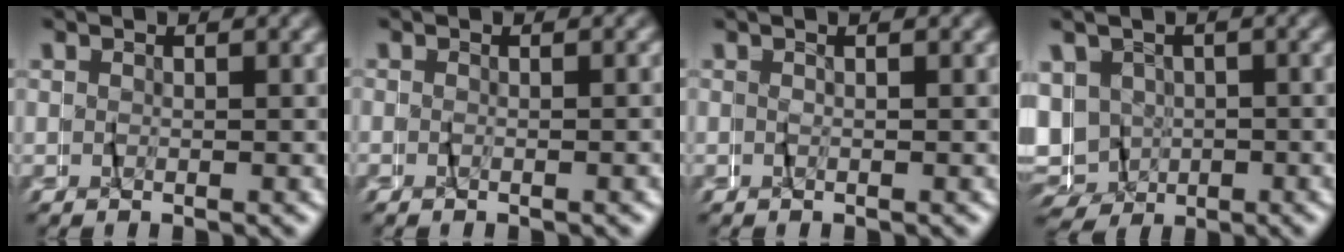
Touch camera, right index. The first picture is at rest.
{"total": 0.8, "force": [-0.6, -0.6, 0.1], "torque": [-0.005, -0.001, -0.009]}
{"total": 0.6, "force": [-0.2, -0.5, 0.3], "torque": [-0.013, 0.001, -0.004]}
{"total": 10.1, "force": [-1.9, 9.5, 3.0], "torque": [-0.103, -0.038, -0.030]}